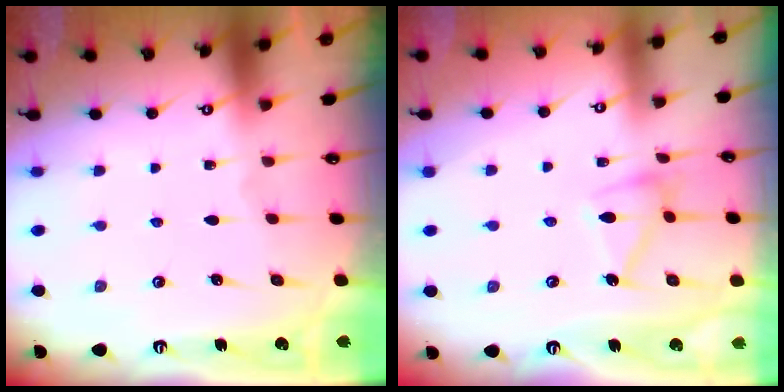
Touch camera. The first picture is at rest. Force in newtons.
{"total": 11.6, "press": 11.6, "slide": 0.4}